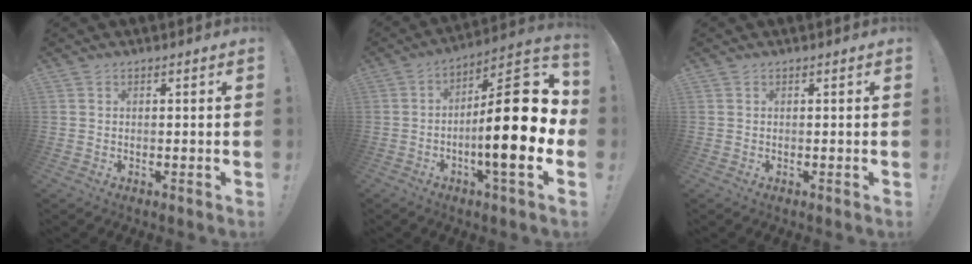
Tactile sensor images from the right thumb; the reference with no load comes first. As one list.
[{"total": 24.0, "force": [-2.1, 6.8, 22.9], "torque": [-0.345, 0.010, -0.037]}, {"total": 0.0}]